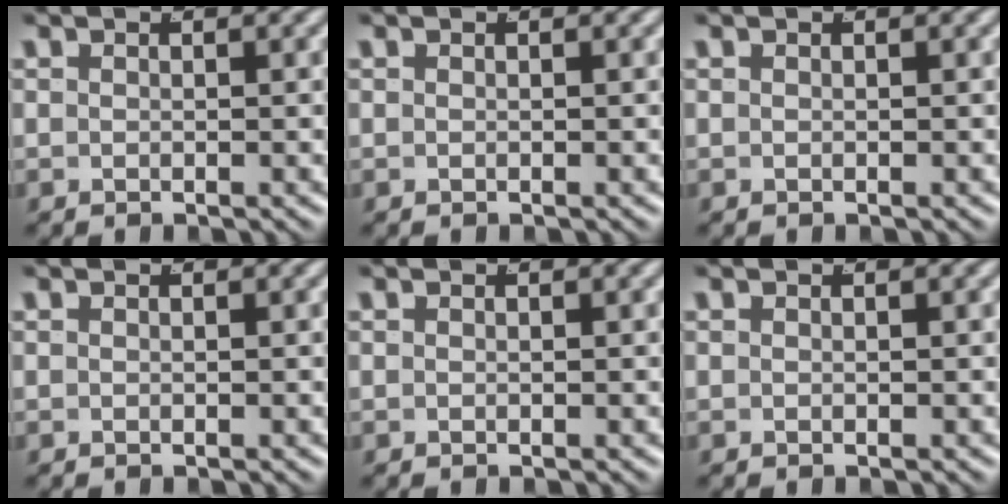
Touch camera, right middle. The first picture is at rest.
{"total": 0.0}
{"total": 0.0}
{"total": 0.0}
{"total": 0.0}
{"total": 0.0}